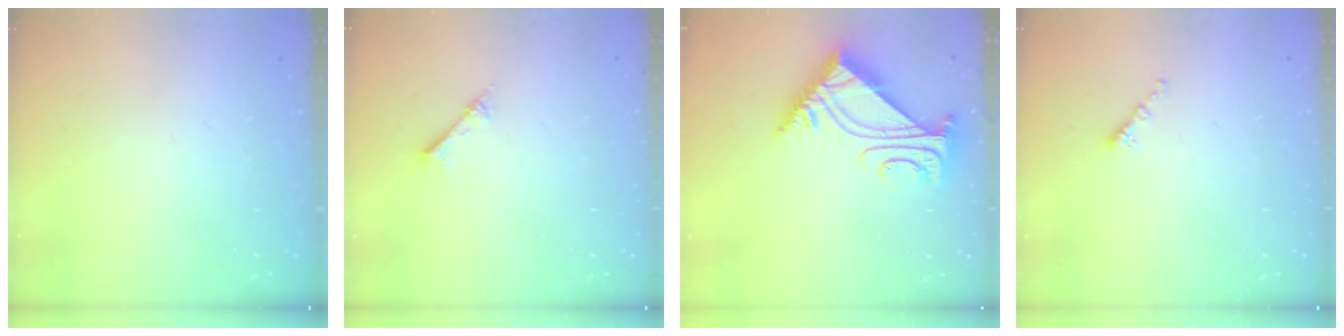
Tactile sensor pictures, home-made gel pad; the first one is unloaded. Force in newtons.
{"total": 2.7, "press": 2.6, "slide": 0.3}
{"total": 8.0, "press": 8.0, "slide": 0.6}
{"total": 1.4, "press": 1.2, "slide": 0.6}